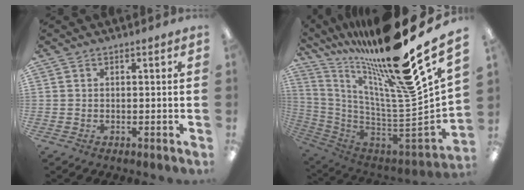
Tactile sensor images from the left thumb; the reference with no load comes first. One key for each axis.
{"total": 23.1, "fx": 17.3, "fy": 1.7, "fz": 15.2, "tx": -0.206, "ty": -0.172, "tz": 0.278}